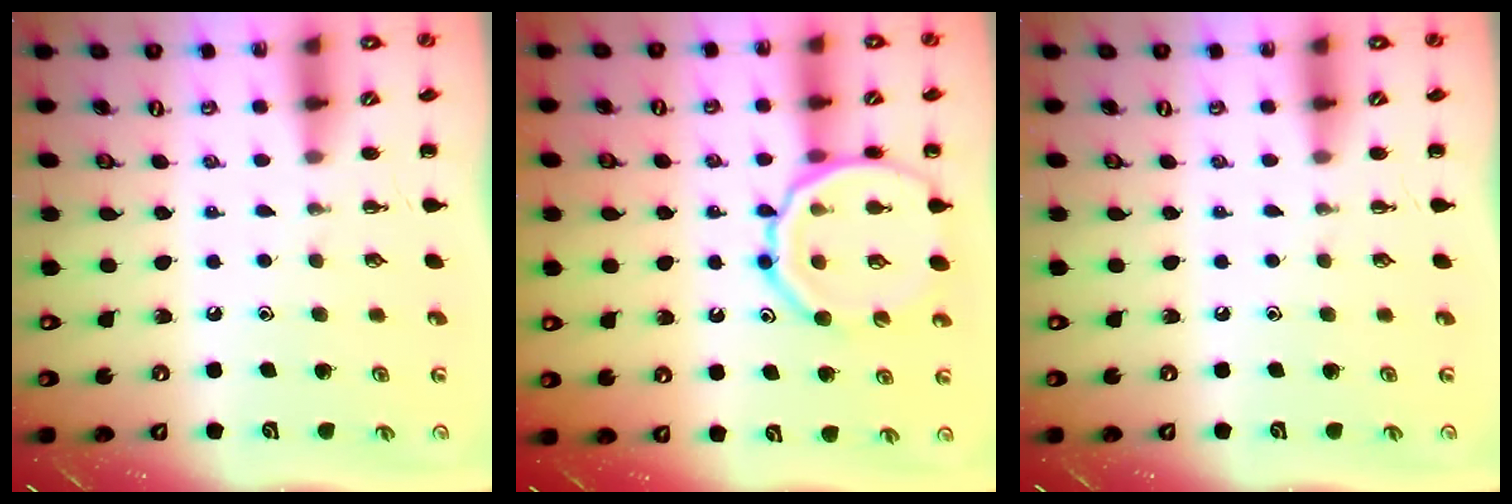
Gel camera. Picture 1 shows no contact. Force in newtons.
{"total": 16.0, "press": 15.8, "slide": 2.5}
{"total": 0.0}